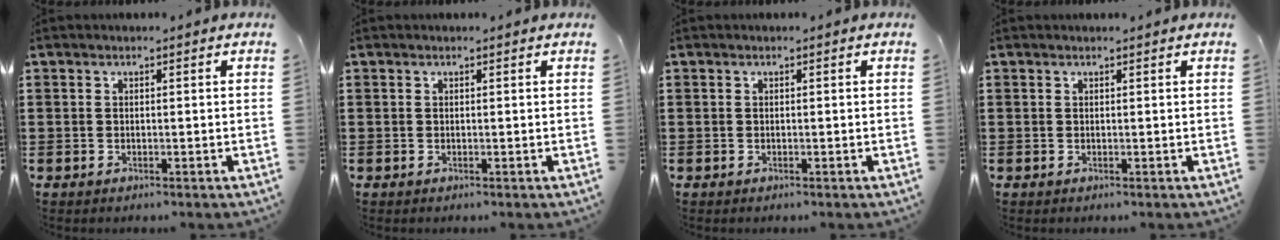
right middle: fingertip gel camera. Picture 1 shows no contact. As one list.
[{"total": 0.0}, {"total": 0.0}, {"total": 0.0}]